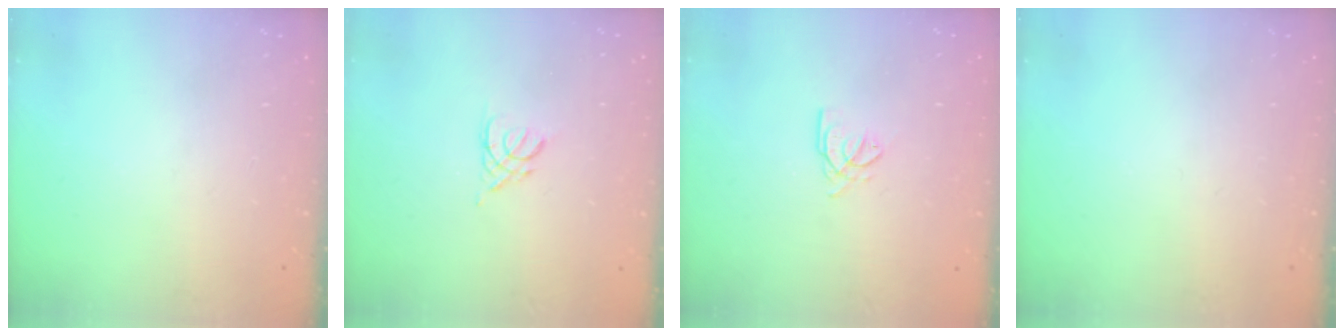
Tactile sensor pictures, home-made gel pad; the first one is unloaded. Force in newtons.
{"total": 3.6, "press": 3.5, "slide": 0.7}
{"total": 2.6, "press": 2.6, "slide": 0.1}
{"total": 0.0}